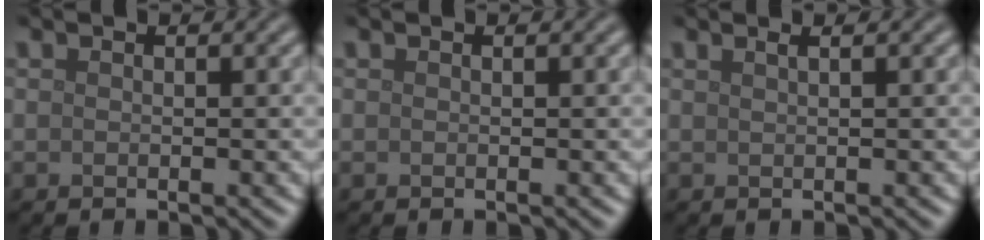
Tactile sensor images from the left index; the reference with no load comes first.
{"total": 0.0}
{"total": 1.8, "force": [1.0, 0.9, 1.2], "torque": [0.001, 0.001, -0.005]}